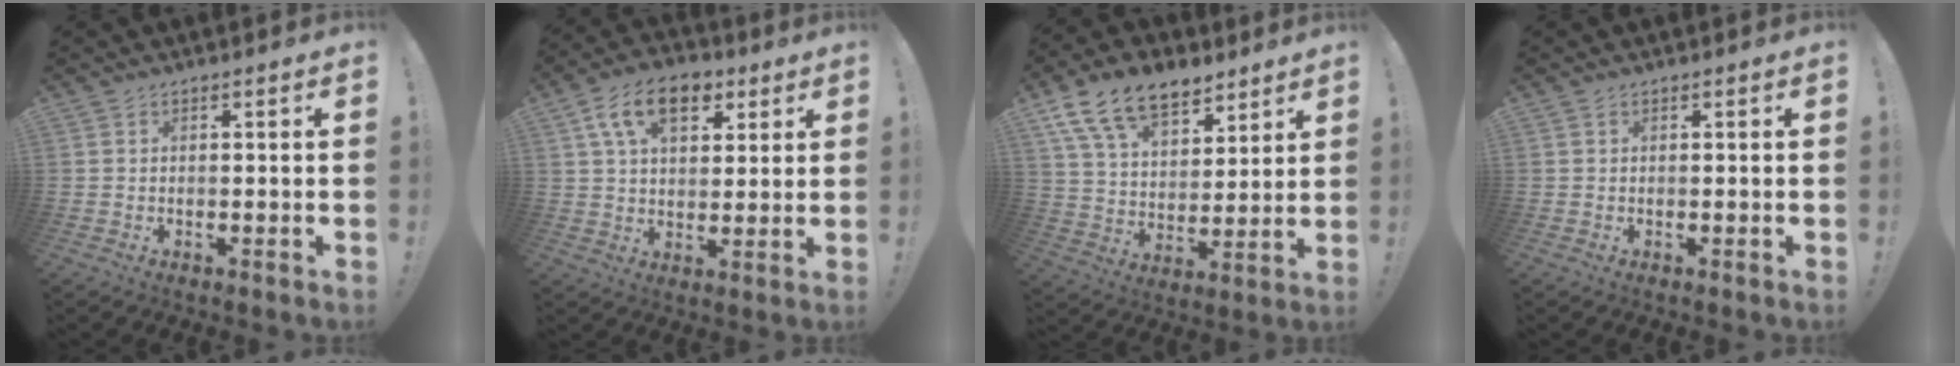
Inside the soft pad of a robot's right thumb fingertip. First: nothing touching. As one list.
[{"total": 13.9, "force": [6.2, 8.8, 8.8], "torque": [-0.140, -0.009, 0.115]}, {"total": 16.3, "force": [10.3, 9.3, 8.6], "torque": [-0.154, -0.057, 0.194]}, {"total": 0.0}]